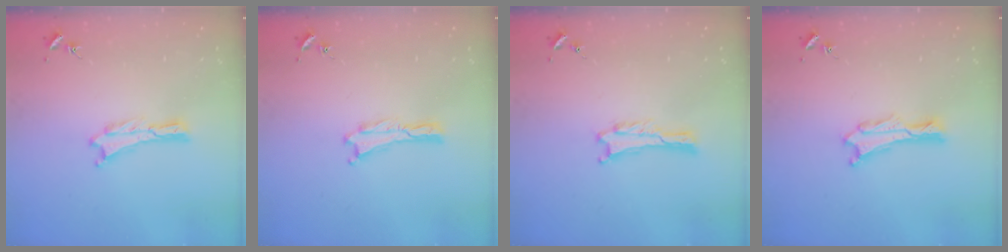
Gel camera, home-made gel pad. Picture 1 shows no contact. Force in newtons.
{"total": 0.0}
{"total": 0.5, "press": 0.5, "slide": 0.1}
{"total": 0.9, "press": 0.9, "slide": 0.2}